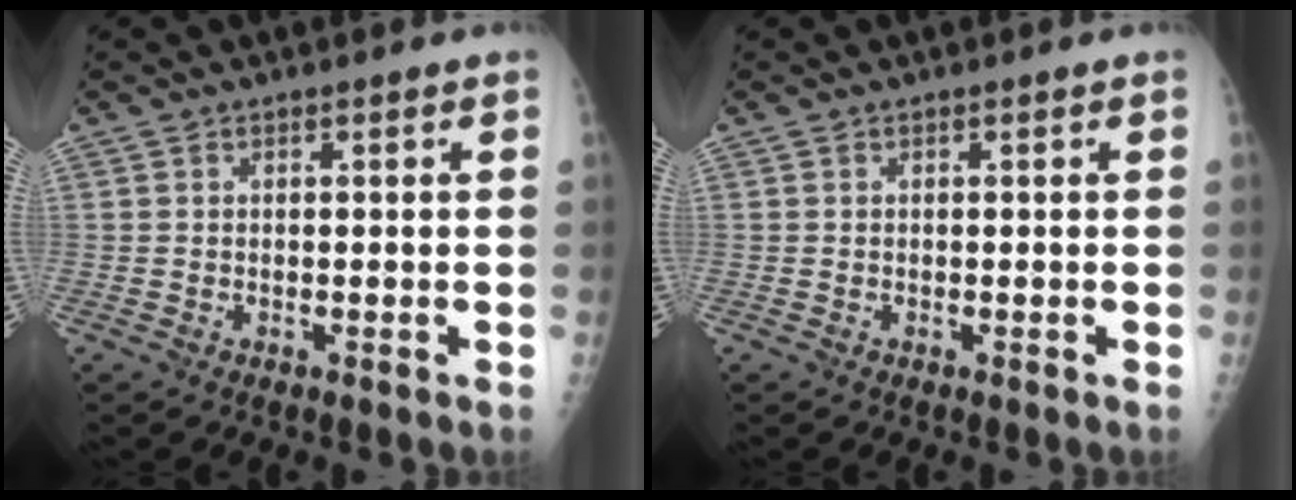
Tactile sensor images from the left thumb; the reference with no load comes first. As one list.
[{"total": 0.0}]